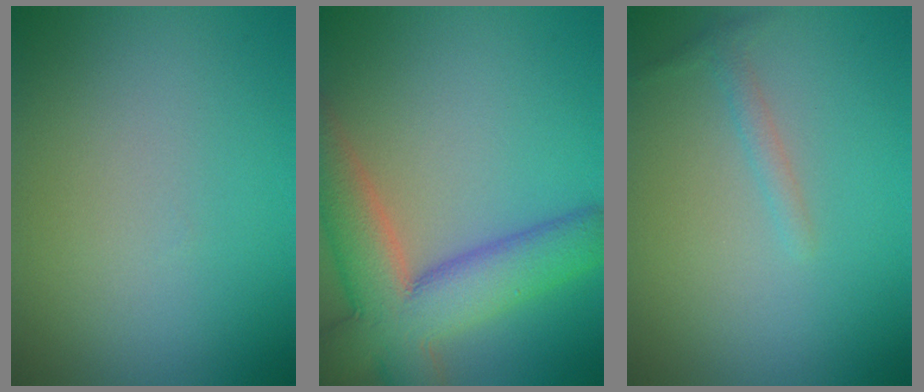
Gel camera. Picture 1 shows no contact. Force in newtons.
{"total": 9.8, "press": 9.7, "slide": 0.6}
{"total": 1.2, "press": 1.2, "slide": 0.0}